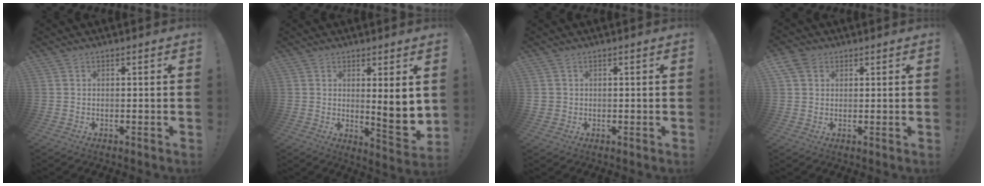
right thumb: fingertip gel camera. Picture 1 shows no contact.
{"total": 8.5, "force": [2.4, 1.3, 8.1], "torque": [-0.097, -0.036, 0.040]}
{"total": 1.9, "force": [0.6, 1.7, 0.4], "torque": [-0.003, -0.001, 0.012]}
{"total": 5.8, "force": [2.8, 4.5, 2.5], "torque": [-0.042, -0.004, 0.056]}